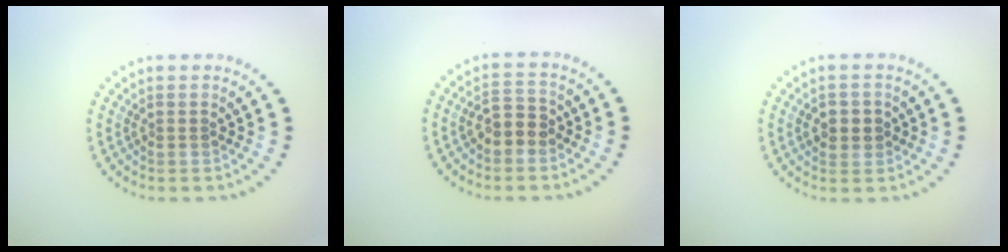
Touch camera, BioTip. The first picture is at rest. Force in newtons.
{"total": 2.4, "press": 2.3, "slide": 0.7}
{"total": 2.3, "press": 2.2, "slide": 0.6}